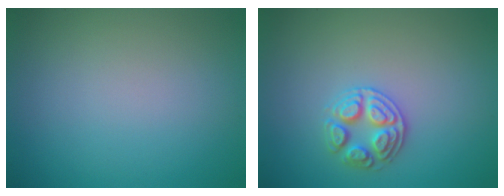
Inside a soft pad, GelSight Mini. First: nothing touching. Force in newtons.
{"total": 2.7, "press": 2.7, "slide": 0.5}